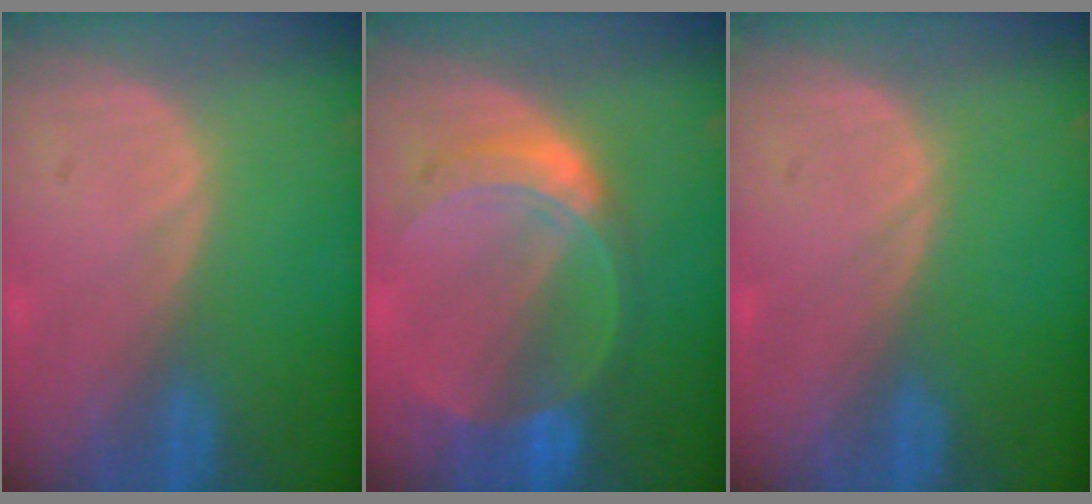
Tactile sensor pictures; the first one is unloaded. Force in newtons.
{"total": 7.6, "press": 6.7, "slide": 3.5}
{"total": 0.0}